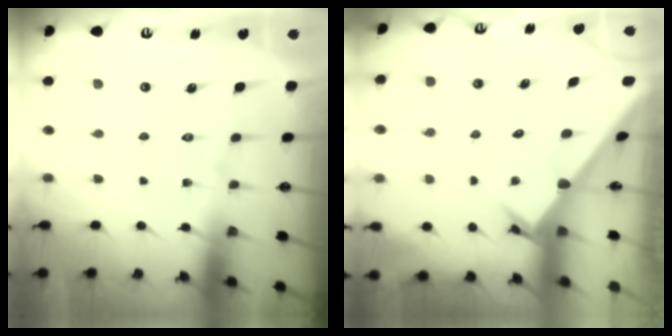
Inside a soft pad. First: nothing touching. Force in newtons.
{"total": 2.7, "press": 2.7, "slide": 0.3}